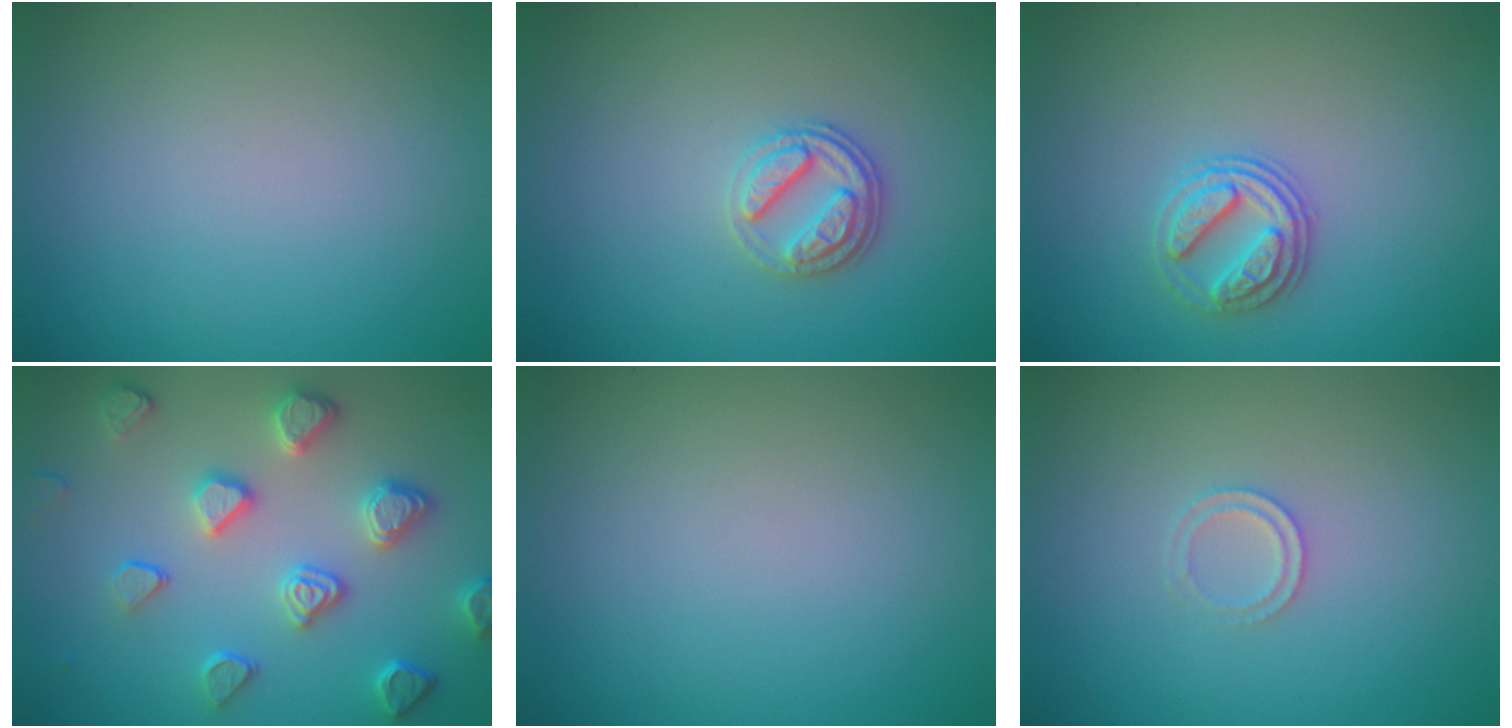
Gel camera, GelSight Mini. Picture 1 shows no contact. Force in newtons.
{"total": 2.8, "press": 2.6, "slide": 1.1}
{"total": 2.7, "press": 2.6, "slide": 0.9}
{"total": 4.6, "press": 4.2, "slide": 2.0}
{"total": 0.0}
{"total": 1.2, "press": 1.2, "slide": 0.2}